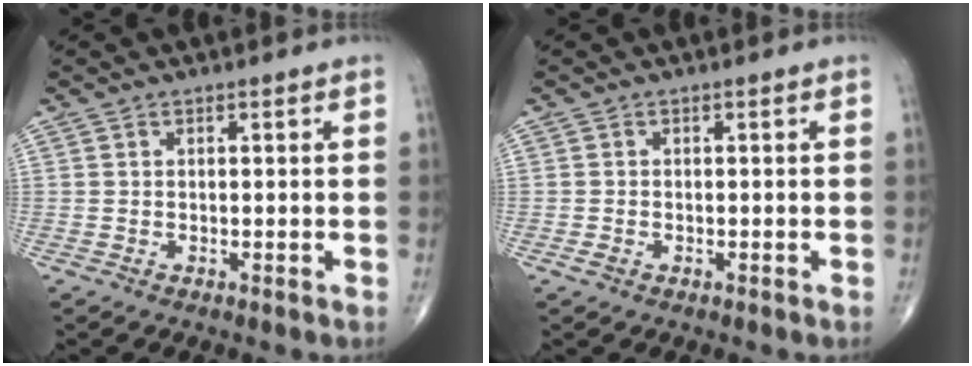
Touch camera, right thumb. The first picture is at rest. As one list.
[{"total": 1.0, "force": [-0.5, 0.7, 0.5], "torque": [-0.014, 0.004, -0.007]}]